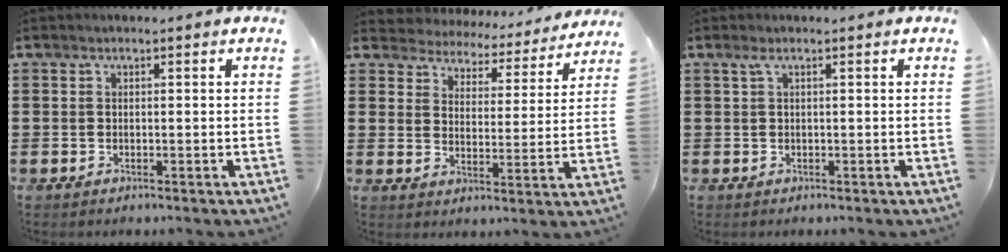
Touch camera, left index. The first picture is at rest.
{"total": 4.0, "force": [4.0, 0.5, -0.6], "torque": [-0.018, -0.036, 0.063]}
{"total": 0.9, "force": [0.2, 0.1, 0.9], "torque": [-0.018, 0.001, 0.004]}